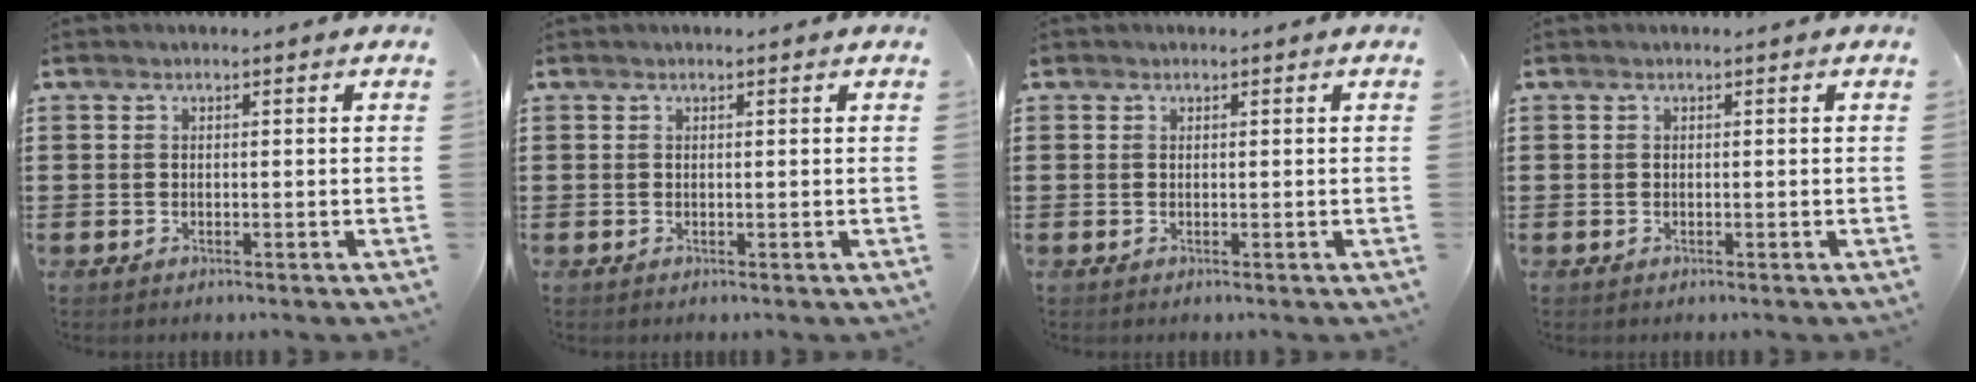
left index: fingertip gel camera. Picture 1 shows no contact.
{"total": 0.0}
{"total": 0.5, "force": [0.2, 0.4, 0.1], "torque": [-0.004, 0.003, 0.004]}
{"total": 0.0}